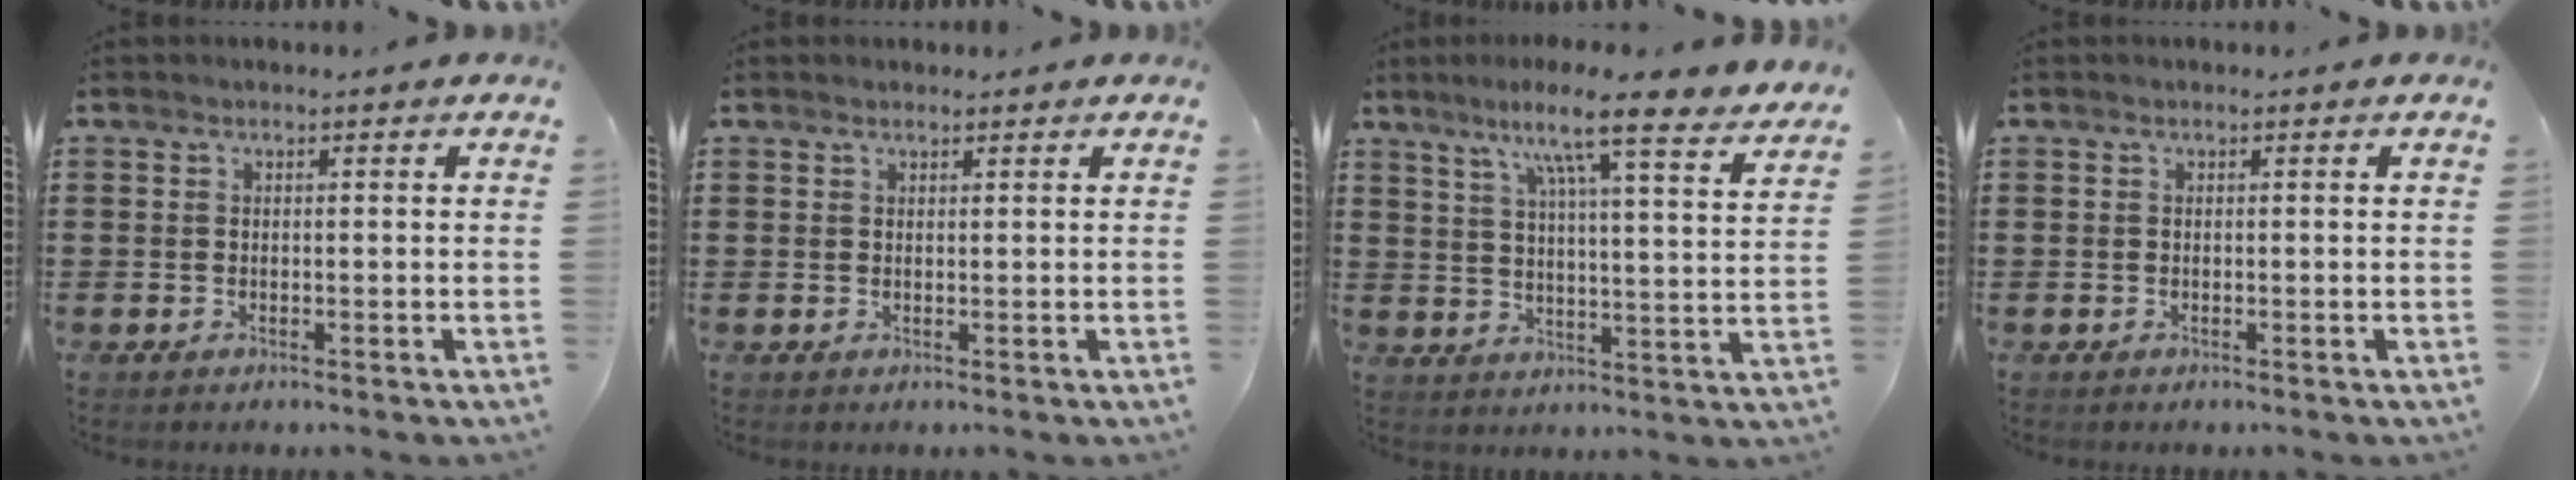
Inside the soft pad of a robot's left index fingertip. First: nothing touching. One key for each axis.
{"total": 0.8, "fx": 0.7, "fy": 0.2, "fz": 0.1, "tx": -0.004, "ty": 0.000, "tz": 0.015}
{"total": 9.7, "fx": 7.8, "fy": -0.1, "fz": 5.8, "tx": -0.116, "ty": -0.050, "tz": 0.122}
{"total": 0.0}